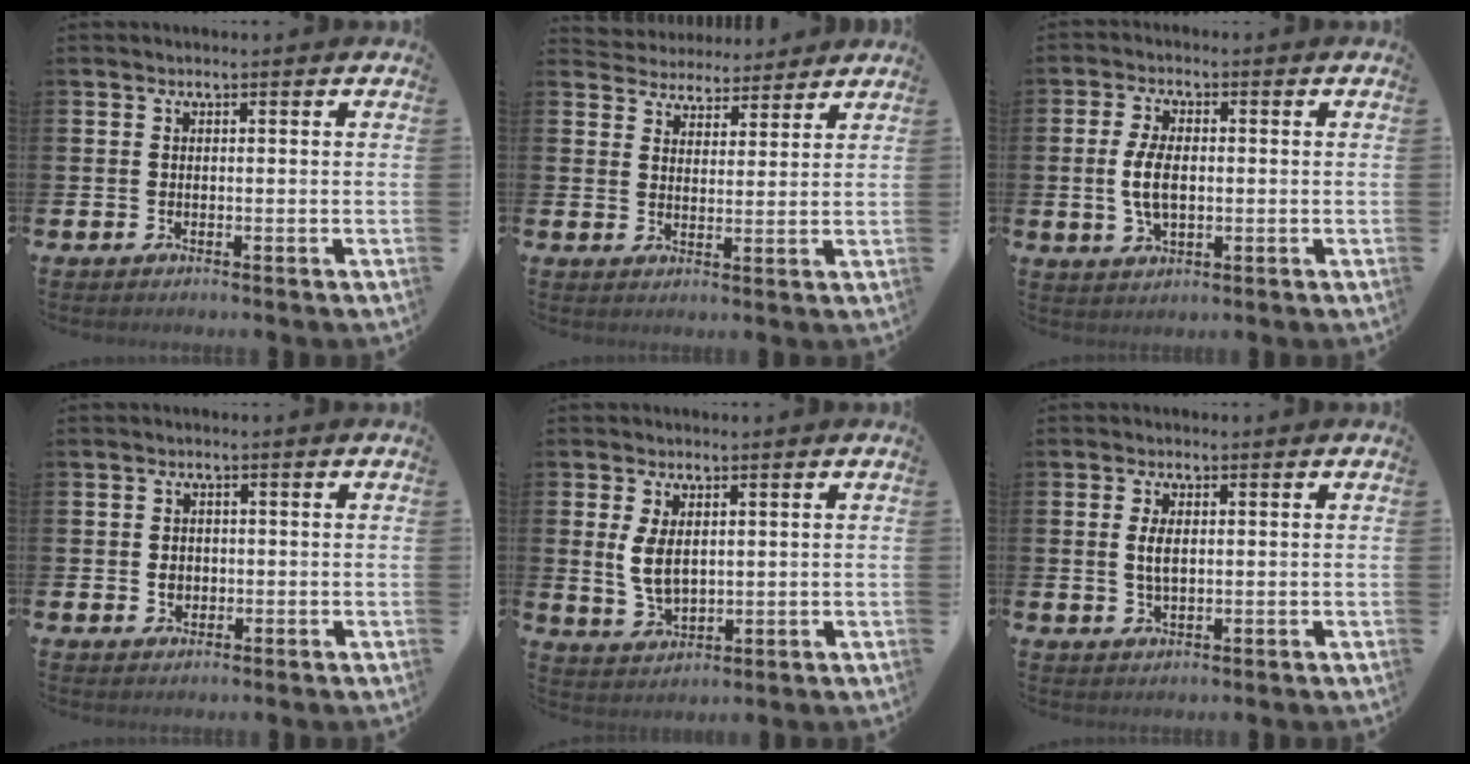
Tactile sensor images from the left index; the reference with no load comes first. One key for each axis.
{"total": 4.3, "fx": 4.1, "fy": 1.2, "fz": -0.6, "tx": 0.001, "ty": -0.032, "tz": 0.070}
{"total": 5.4, "fx": 0.2, "fy": 2.7, "fz": 4.7, "tx": -0.089, "ty": -0.002, "tz": -0.005}
{"total": 1.9, "fx": 0.0, "fy": 1.6, "fz": 1.0, "tx": 0.002, "ty": -0.002, "tz": -0.006}
{"total": 4.7, "fx": 1.3, "fy": 2.7, "fz": 3.7, "tx": -0.061, "ty": 0.001, "tz": 0.021}
{"total": 3.1, "fx": 0.6, "fy": 1.4, "fz": 2.7, "tx": -0.039, "ty": -0.001, "tz": 0.006}